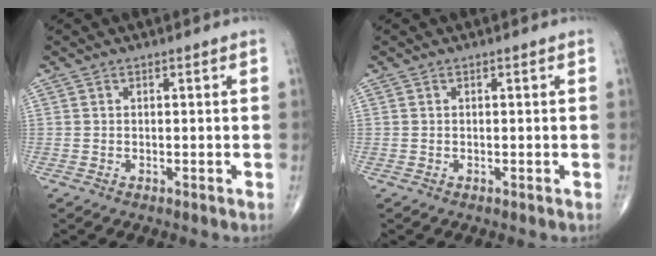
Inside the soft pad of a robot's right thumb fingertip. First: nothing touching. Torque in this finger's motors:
{"motor_torque": [-0.01, 0.00, -0.01, 0.00, 0.00]}